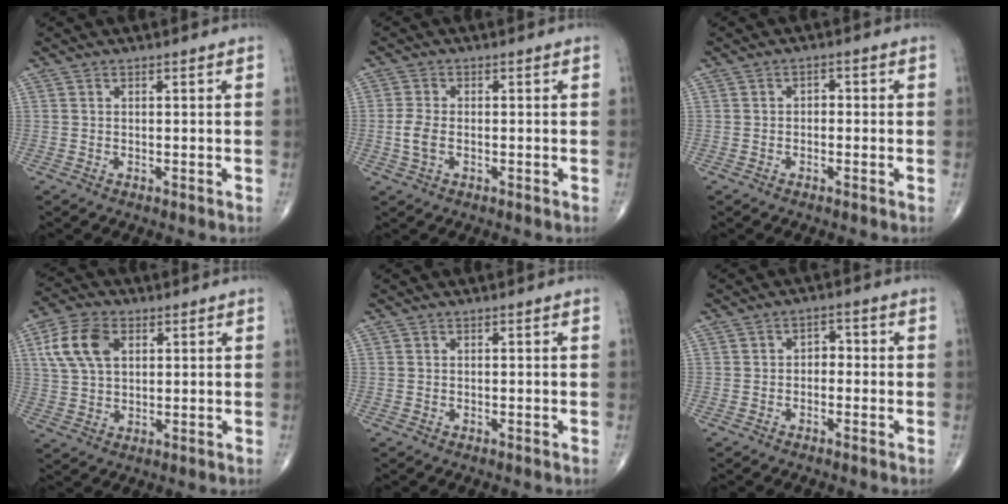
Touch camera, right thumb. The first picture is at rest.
{"total": 3.6, "force": [-0.7, 2.0, 2.9], "torque": [-0.067, 0.006, -0.015]}
{"total": 1.6, "force": [-0.3, 1.2, 1.0], "torque": [-0.003, 0.006, -0.011]}
{"total": 9.9, "force": [3.2, 6.3, 7.0], "torque": [-0.131, 0.004, 0.059]}
{"total": 0.0}
{"total": 2.7, "force": [-0.4, 2.0, 1.8], "torque": [-0.007, 0.014, -0.017]}